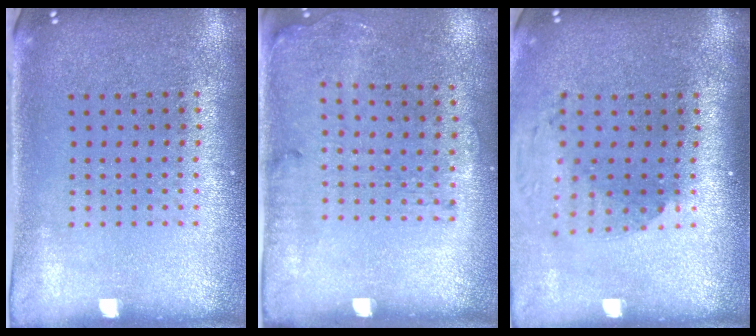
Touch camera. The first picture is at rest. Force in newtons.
{"total": 1.7, "press": 1.2, "slide": 1.2}
{"total": 1.7, "press": 1.3, "slide": 1.1}